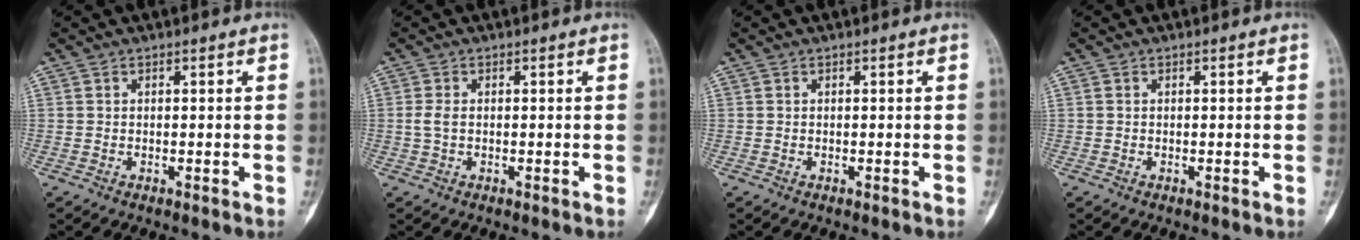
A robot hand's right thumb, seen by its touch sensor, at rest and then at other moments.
{"total": 1.9, "force": [-0.1, 1.1, 1.5], "torque": [-0.039, 0.000, -0.004]}
{"total": 0.0}
{"total": 0.0}